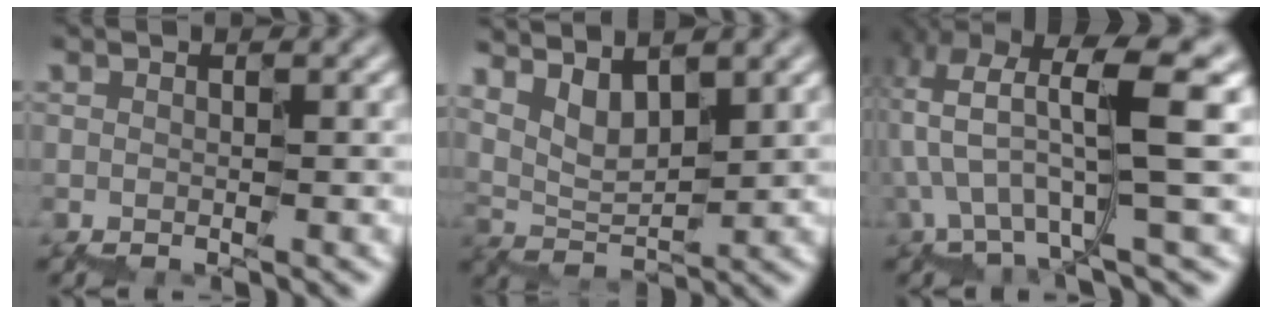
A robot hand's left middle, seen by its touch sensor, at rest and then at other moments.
{"total": 2.9, "force": [2.6, 0.9, 0.8], "torque": [-0.034, 0.002, 0.056]}
{"total": 8.9, "force": [0.5, 2.2, 8.6], "torque": [-0.164, 0.017, 0.020]}